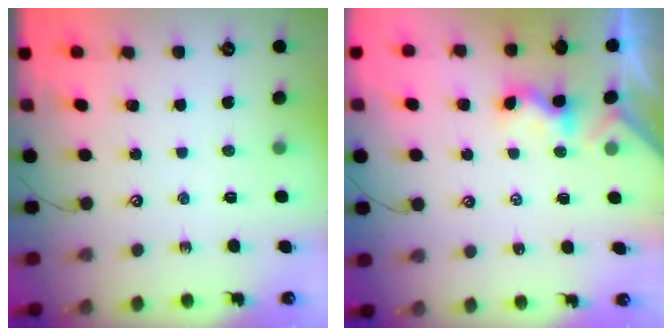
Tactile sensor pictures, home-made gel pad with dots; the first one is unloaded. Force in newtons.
{"total": 1.6, "press": 1.5, "slide": 0.5}